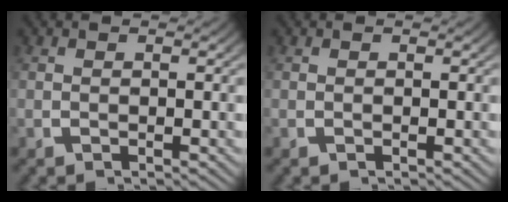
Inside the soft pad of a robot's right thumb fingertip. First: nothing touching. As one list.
[{"total": 0.0}]